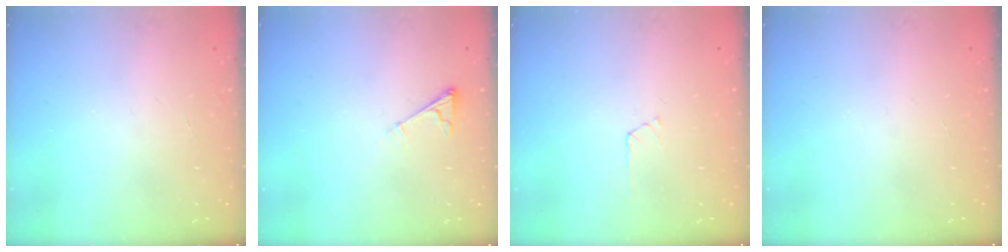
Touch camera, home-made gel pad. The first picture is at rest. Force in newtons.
{"total": 3.0, "press": 3.0, "slide": 0.4}
{"total": 1.7, "press": 1.7, "slide": 0.3}
{"total": 0.0}